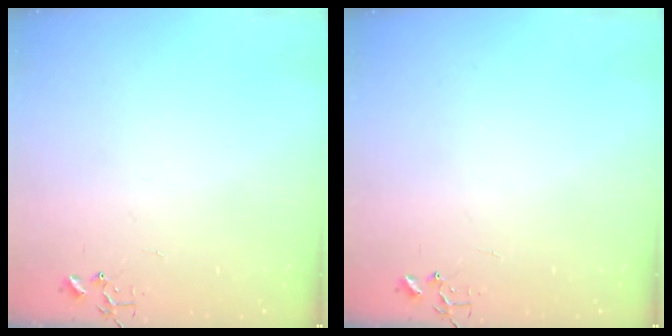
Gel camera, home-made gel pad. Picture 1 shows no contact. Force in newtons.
{"total": 0.0}